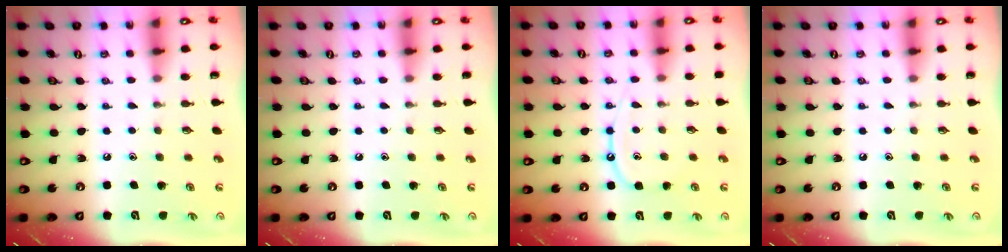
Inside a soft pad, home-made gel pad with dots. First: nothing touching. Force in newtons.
{"total": 0.0}
{"total": 9.8, "press": 9.8, "slide": 0.6}
{"total": 0.0}